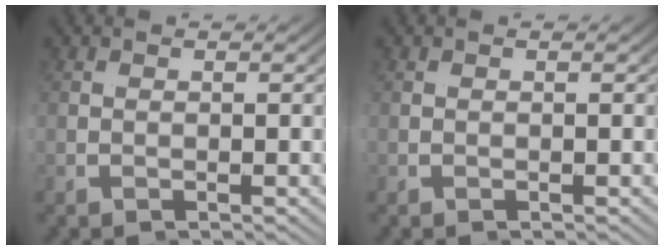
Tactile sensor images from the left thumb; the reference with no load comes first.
{"total": 0.0}